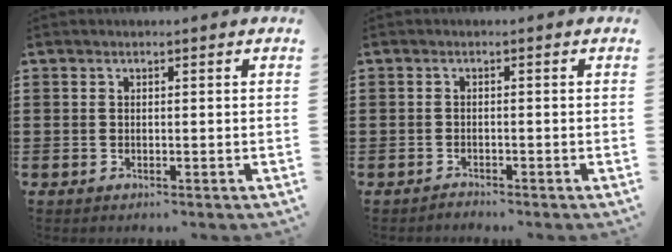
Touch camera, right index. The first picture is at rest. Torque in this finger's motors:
{"motor_torque": [0.16, 1.37, -0.72, -0.21]}